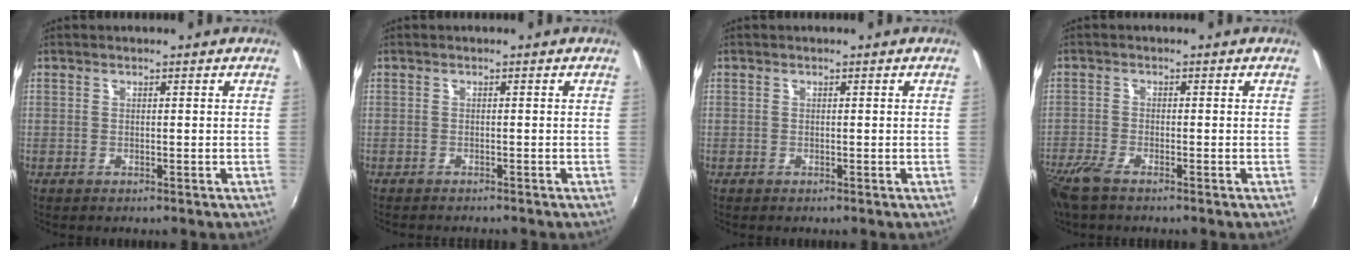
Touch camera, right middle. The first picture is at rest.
{"total": 2.2, "force": [-2.0, 0.2, 0.7], "torque": [-0.022, -0.013, -0.034]}
{"total": 0.0}
{"total": 5.6, "force": [-4.3, 1.4, 3.3], "torque": [-0.090, -0.019, -0.087]}